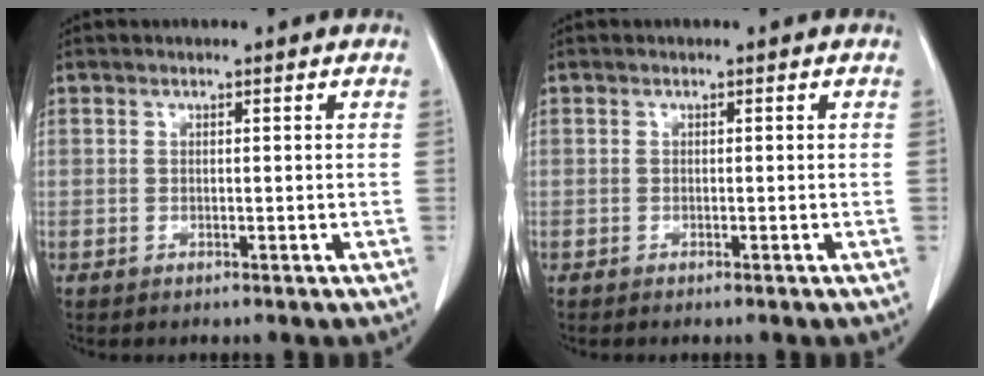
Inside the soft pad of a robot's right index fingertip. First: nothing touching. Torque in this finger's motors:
{"motor_torque": [-0.04, 0.03, 0.06, 0.01]}